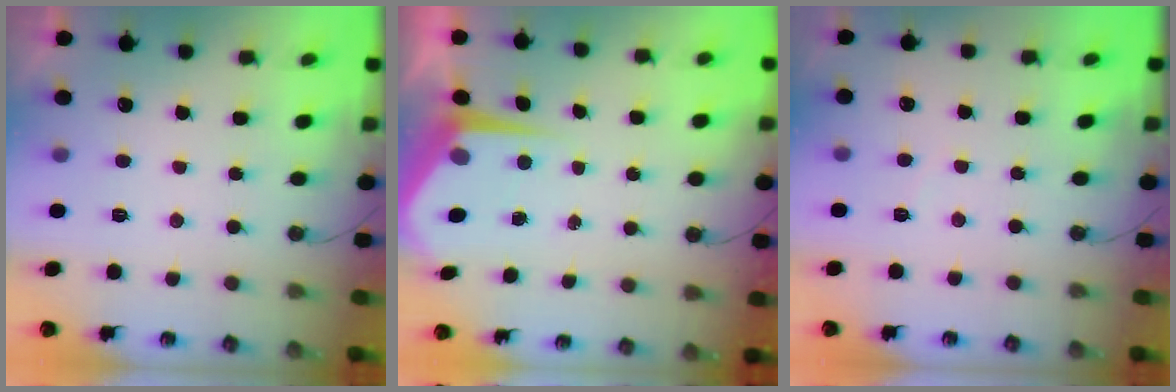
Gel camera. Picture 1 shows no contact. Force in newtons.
{"total": 6.6, "press": 6.6, "slide": 0.5}
{"total": 2.8, "press": 2.8, "slide": 0.4}